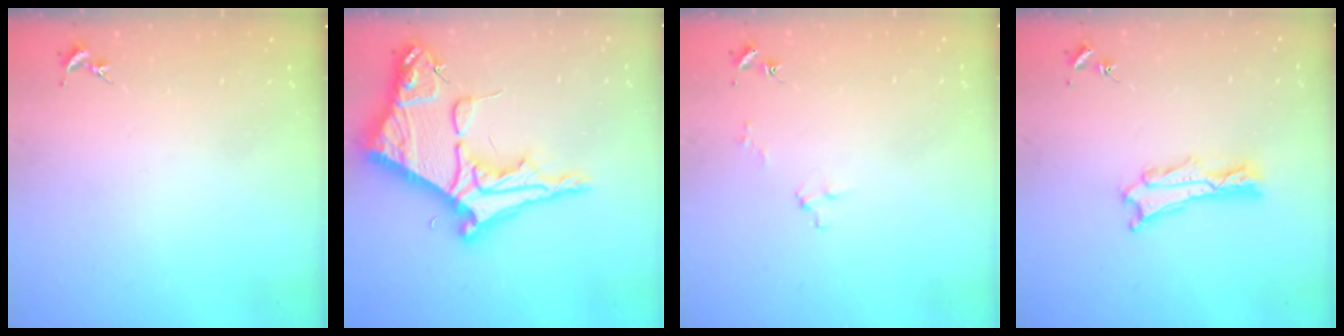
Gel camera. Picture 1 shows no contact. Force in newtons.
{"total": 12.1, "press": 12.1, "slide": 1.3}
{"total": 2.0, "press": 2.0, "slide": 0.1}
{"total": 2.4, "press": 2.4, "slide": 0.3}